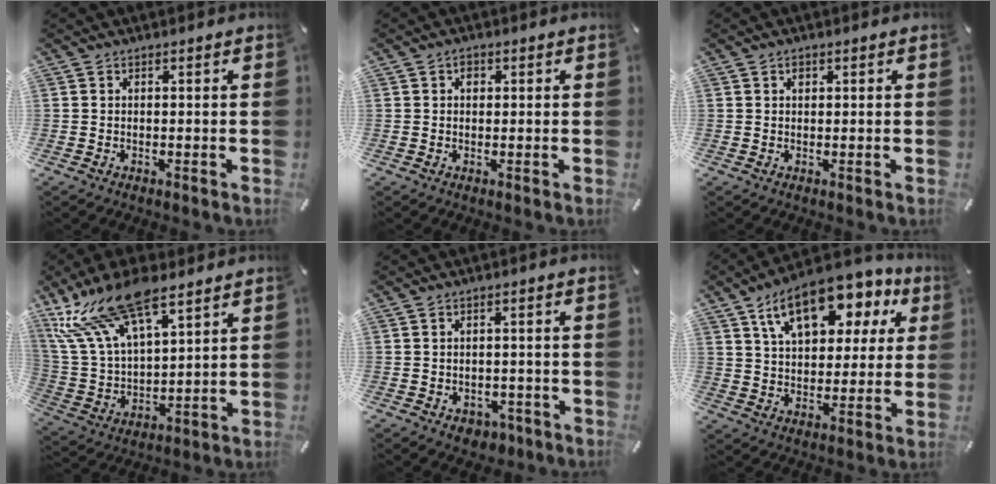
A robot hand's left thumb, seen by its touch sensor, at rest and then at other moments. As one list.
[{"total": 1.5, "force": [0.3, 1.2, 0.8], "torque": [-0.011, 0.003, 0.003]}, {"total": 0.9, "force": [0.3, 0.7, 0.5], "torque": [-0.003, -0.002, 0.004]}, {"total": 19.3, "force": [12.7, 8.7, 11.6], "torque": [-0.291, -0.070, 0.223]}, {"total": 3.7, "force": [-1.7, 2.7, 1.7], "torque": [-0.028, 0.008, -0.028]}, {"total": 16.5, "force": [9.3, 9.2, 10.0], "torque": [-0.164, -0.037, 0.162]}]